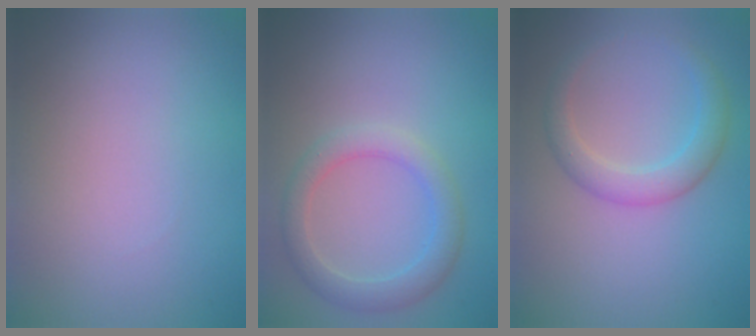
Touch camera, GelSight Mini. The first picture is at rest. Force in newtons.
{"total": 3.1, "press": 3.1, "slide": 0.1}
{"total": 2.8, "press": 2.8, "slide": 0.1}